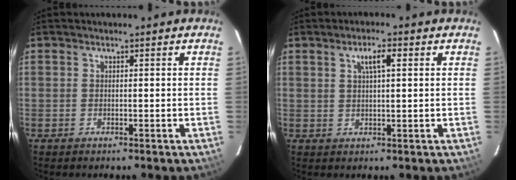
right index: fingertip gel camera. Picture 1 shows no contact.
{"total": 3.6, "force": [1.5, 0.8, 3.1], "torque": [-0.056, 0.007, 0.025]}